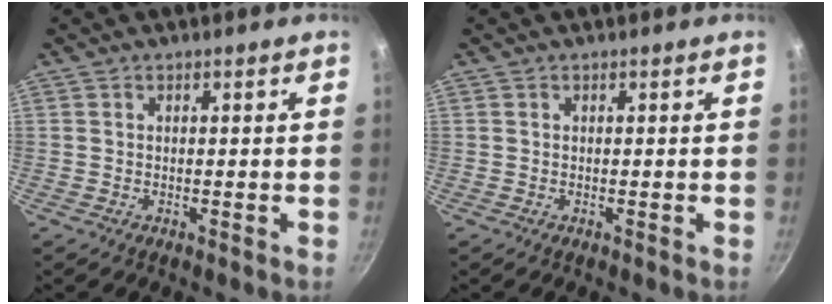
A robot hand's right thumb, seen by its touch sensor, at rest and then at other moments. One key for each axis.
{"total": 0.0}